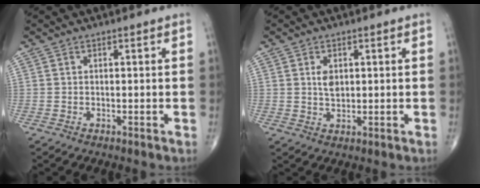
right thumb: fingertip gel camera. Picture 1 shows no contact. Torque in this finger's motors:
{"motor_torque": [0.72, 0.59, 0.40, -0.28, 0.06]}